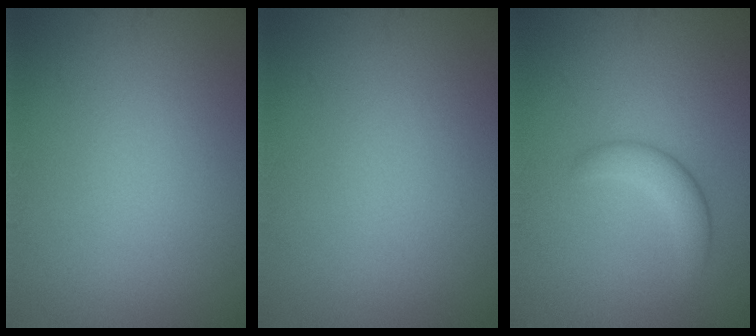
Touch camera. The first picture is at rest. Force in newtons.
{"total": 0.0}
{"total": 2.4, "press": 2.4, "slide": 0.1}